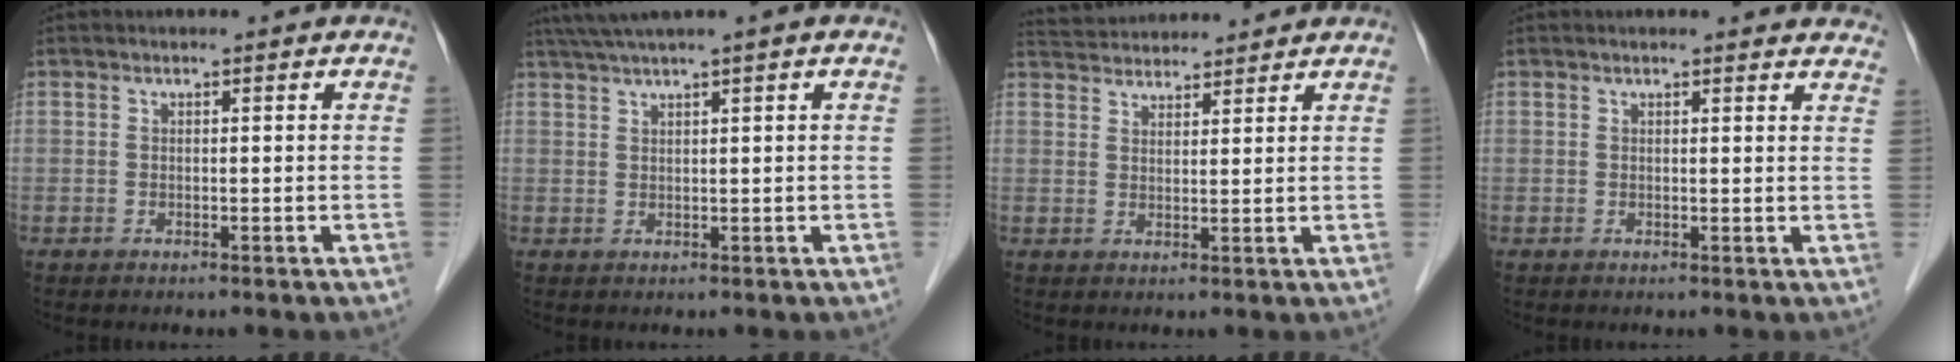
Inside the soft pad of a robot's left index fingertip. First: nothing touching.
{"total": 4.4, "force": [3.1, -1.1, 2.9], "torque": [-0.060, 0.023, 0.062]}
{"total": 8.0, "force": [7.7, 1.1, 1.6], "torque": [-0.035, 0.036, 0.125]}
{"total": 7.6, "force": [7.3, 1.4, 1.8], "torque": [0.000, -0.004, 0.053]}